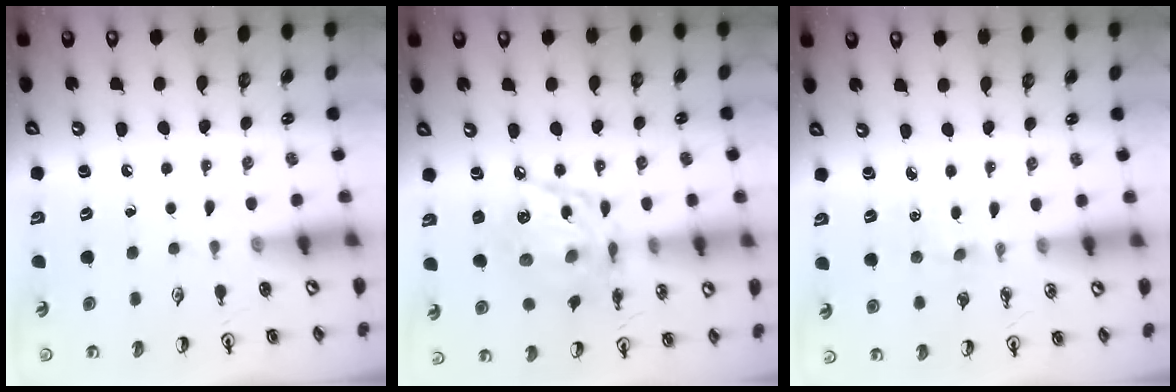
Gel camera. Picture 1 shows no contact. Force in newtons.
{"total": 15.1, "press": 15.0, "slide": 0.9}
{"total": 2.0, "press": 2.0, "slide": 0.3}